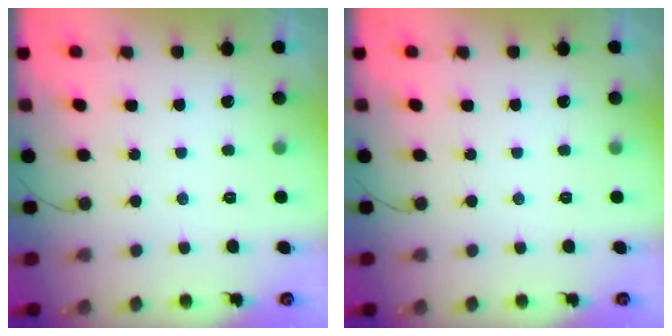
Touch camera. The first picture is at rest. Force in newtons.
{"total": 0.0}